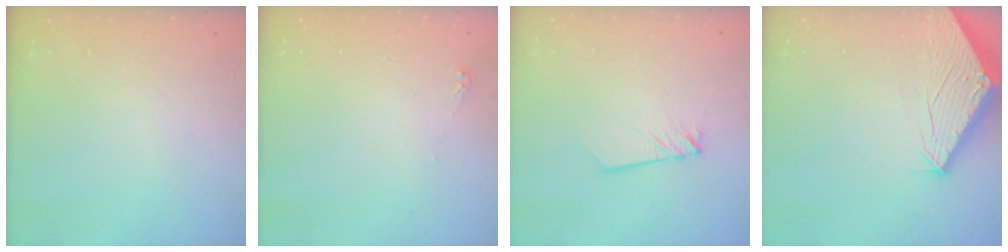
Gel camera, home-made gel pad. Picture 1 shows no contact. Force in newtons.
{"total": 2.5, "press": 2.5, "slide": 0.3}
{"total": 2.0, "press": 2.0, "slide": 0.2}
{"total": 2.7, "press": 2.7, "slide": 0.1}